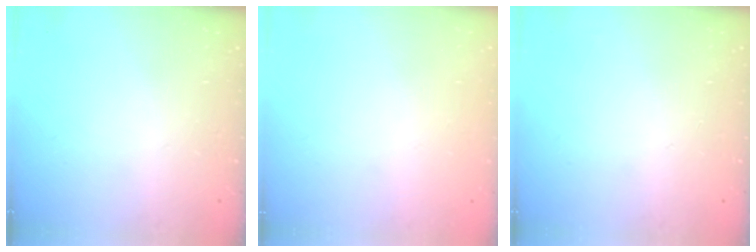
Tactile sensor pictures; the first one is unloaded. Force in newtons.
{"total": 0.0}
{"total": 0.0}